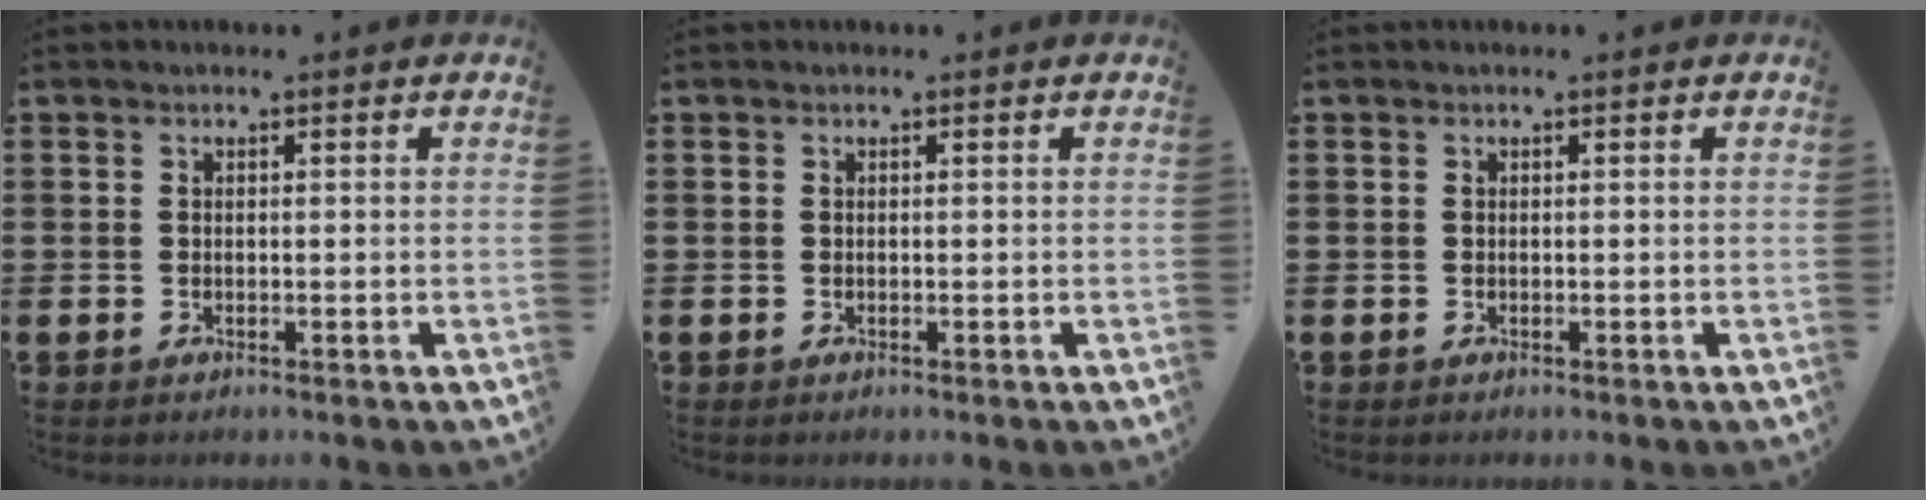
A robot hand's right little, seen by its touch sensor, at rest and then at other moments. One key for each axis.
{"total": 0.0}
{"total": 0.0}